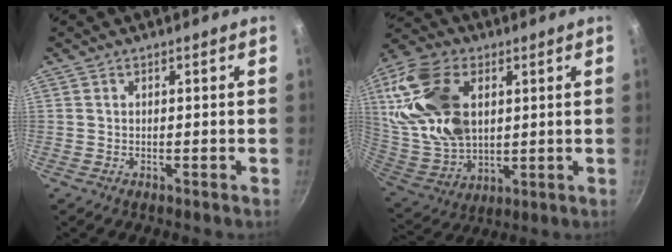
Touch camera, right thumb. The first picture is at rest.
{"total": 21.8, "force": [5.3, 13.6, 16.2], "torque": [-0.334, -0.012, 0.104]}